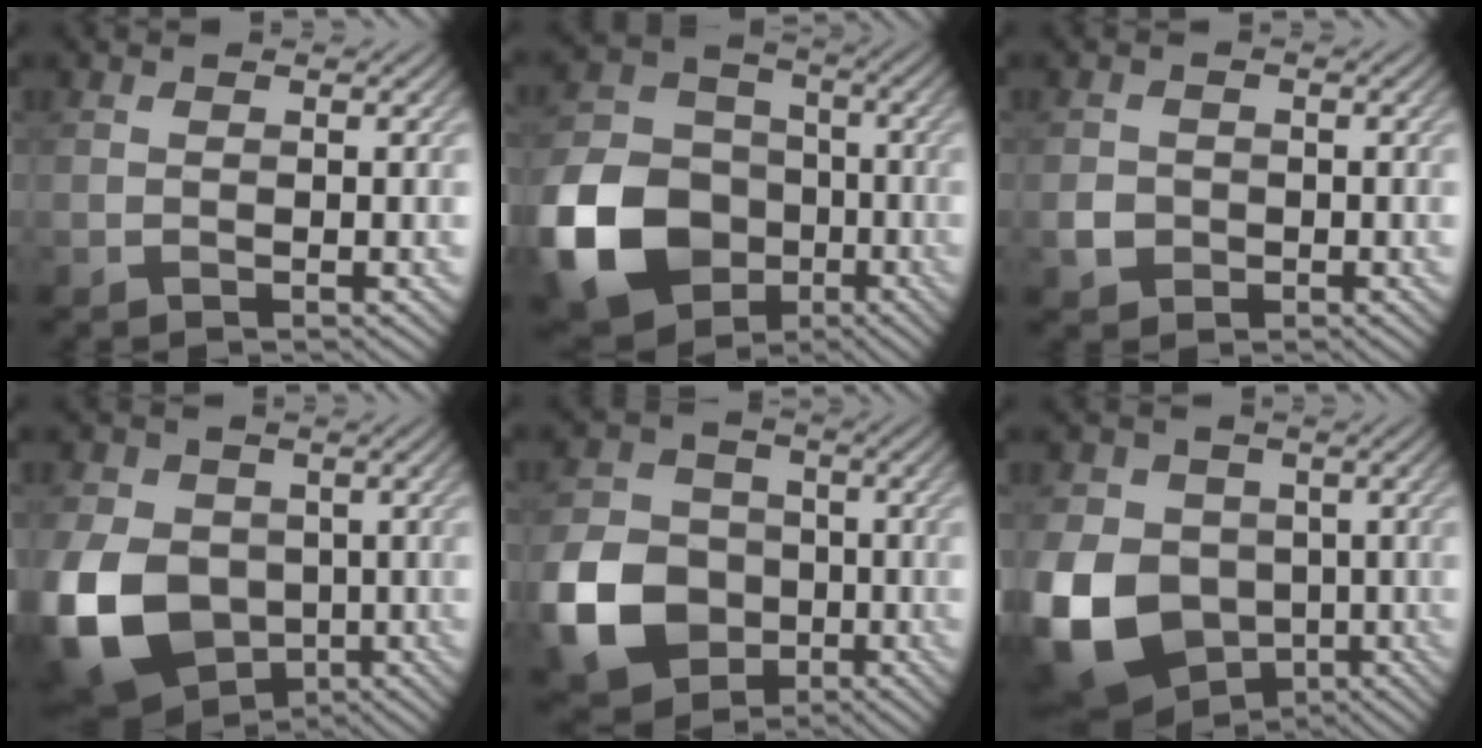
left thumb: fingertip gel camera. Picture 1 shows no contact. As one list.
[{"total": 16.3, "force": [-6.0, 12.8, 8.1], "torque": [-0.221, -0.036, -0.119]}, {"total": 2.1, "force": [-0.6, 1.9, 0.7], "torque": [-0.013, -0.004, -0.014]}, {"total": 14.7, "force": [-3.1, 11.2, 8.9], "torque": [-0.232, -0.033, -0.051]}, {"total": 12.2, "force": [-4.1, 9.8, 6.0], "torque": [-0.159, -0.028, -0.093]}, {"total": 16.5, "force": [-3.9, 13.6, 8.5], "torque": [-0.223, -0.033, -0.089]}]